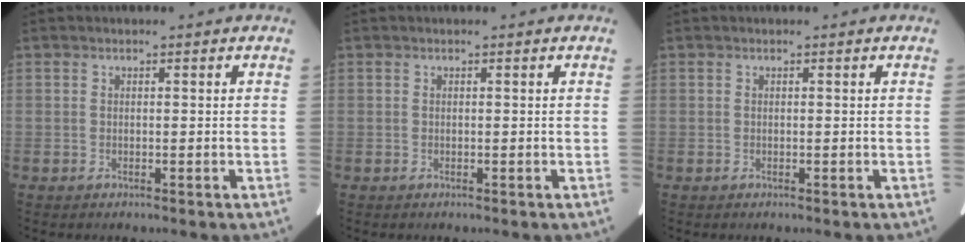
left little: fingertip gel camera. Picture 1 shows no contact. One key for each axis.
{"total": 0.0}
{"total": 0.0}